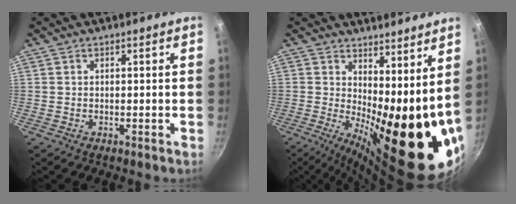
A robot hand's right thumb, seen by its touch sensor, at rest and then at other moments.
{"total": 20.4, "force": [4.1, 7.6, 18.5], "torque": [-0.220, -0.050, 0.072]}